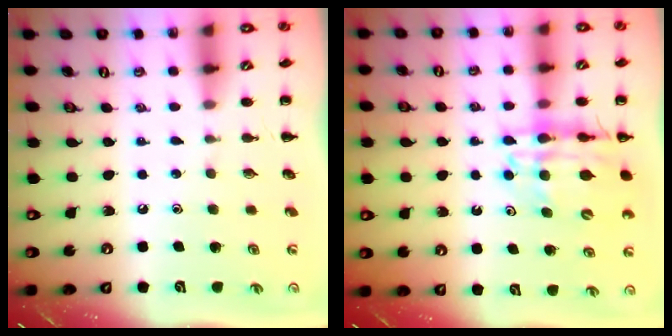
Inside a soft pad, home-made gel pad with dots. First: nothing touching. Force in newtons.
{"total": 13.7, "press": 13.2, "slide": 3.6}